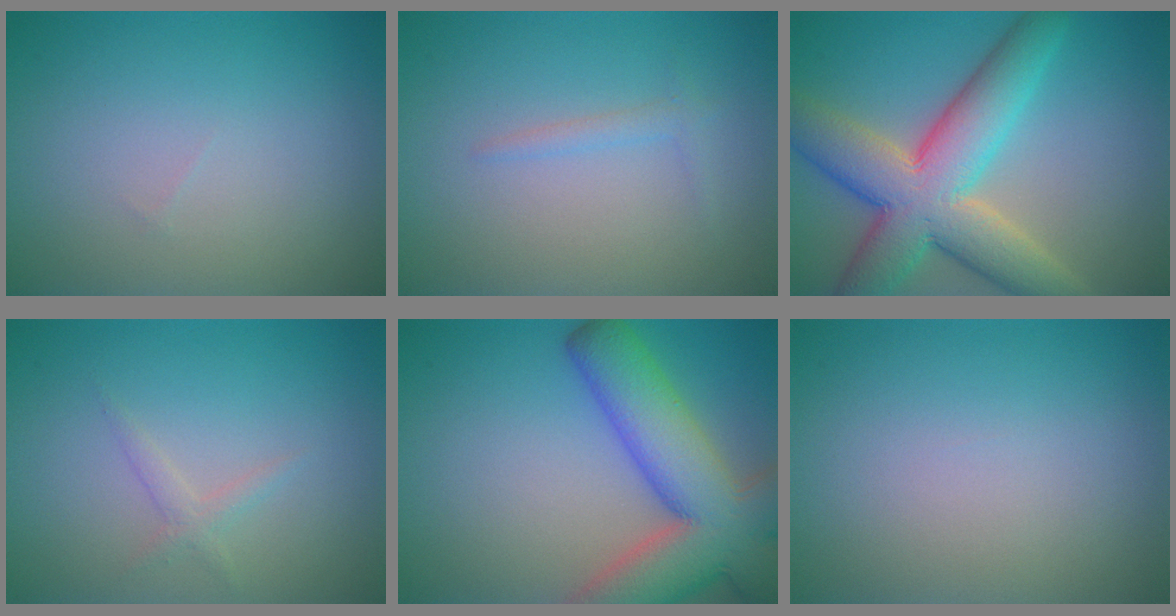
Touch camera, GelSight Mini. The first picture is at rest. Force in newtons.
{"total": 1.0, "press": 1.0, "slide": 0.1}
{"total": 10.5, "press": 10.5, "slide": 0.5}
{"total": 1.2, "press": 1.2, "slide": 0.1}
{"total": 11.6, "press": 11.6, "slide": 0.8}
{"total": 0.0}